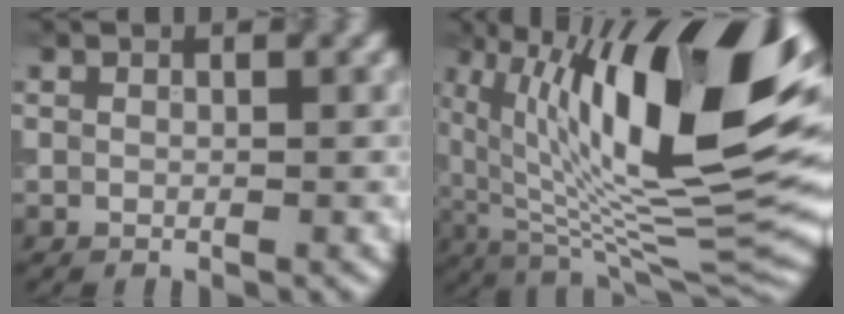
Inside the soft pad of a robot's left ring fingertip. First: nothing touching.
{"total": 17.7, "force": [5.1, 6.5, 15.7], "torque": [-0.252, 0.009, 0.083]}